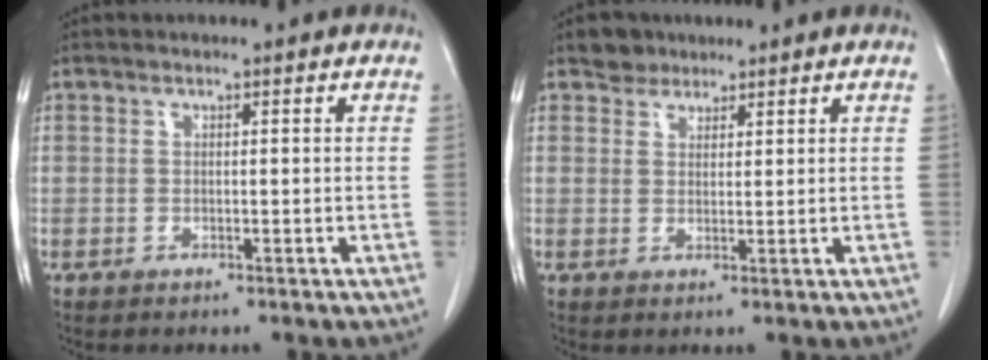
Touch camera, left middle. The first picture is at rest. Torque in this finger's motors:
{"motor_torque": [0.07, -0.05, -0.04, 0.00]}